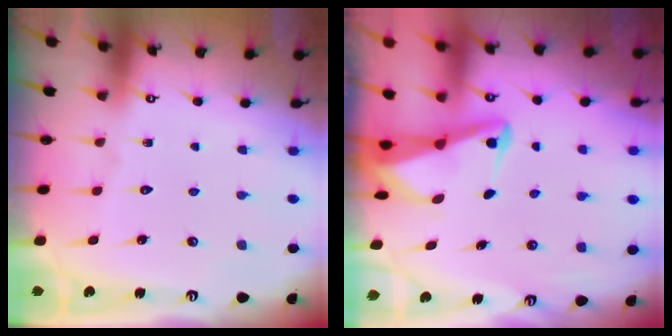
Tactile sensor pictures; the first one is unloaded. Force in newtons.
{"total": 3.5, "press": 3.5, "slide": 0.7}